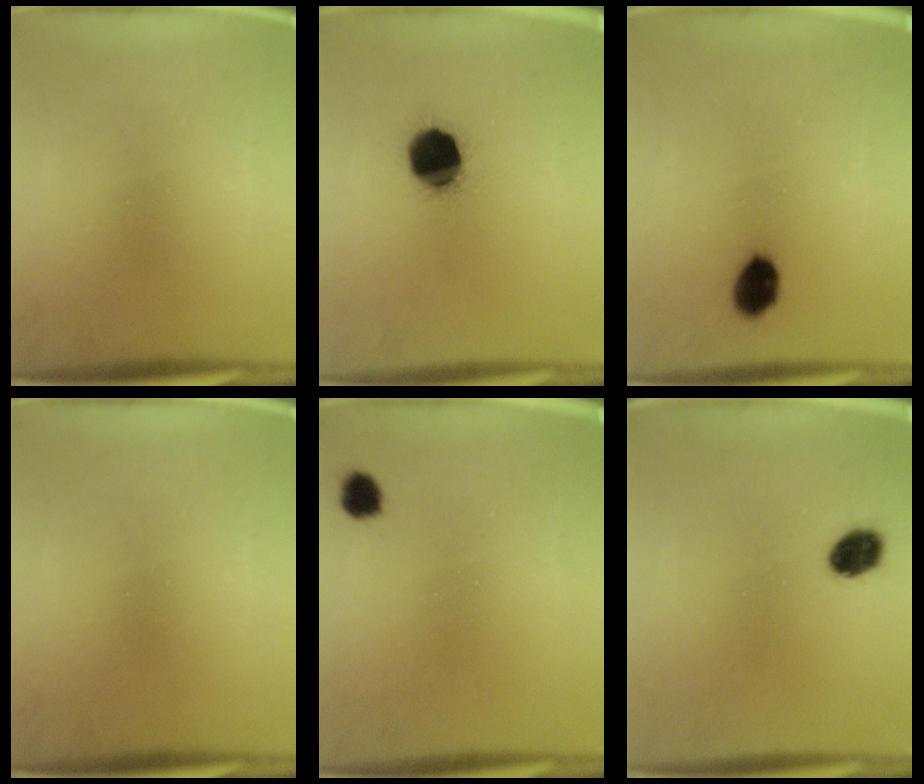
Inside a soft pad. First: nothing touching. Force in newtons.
{"total": 13.2}
{"total": 5.9}
{"total": 0.0}
{"total": 2.8}
{"total": 5.6}